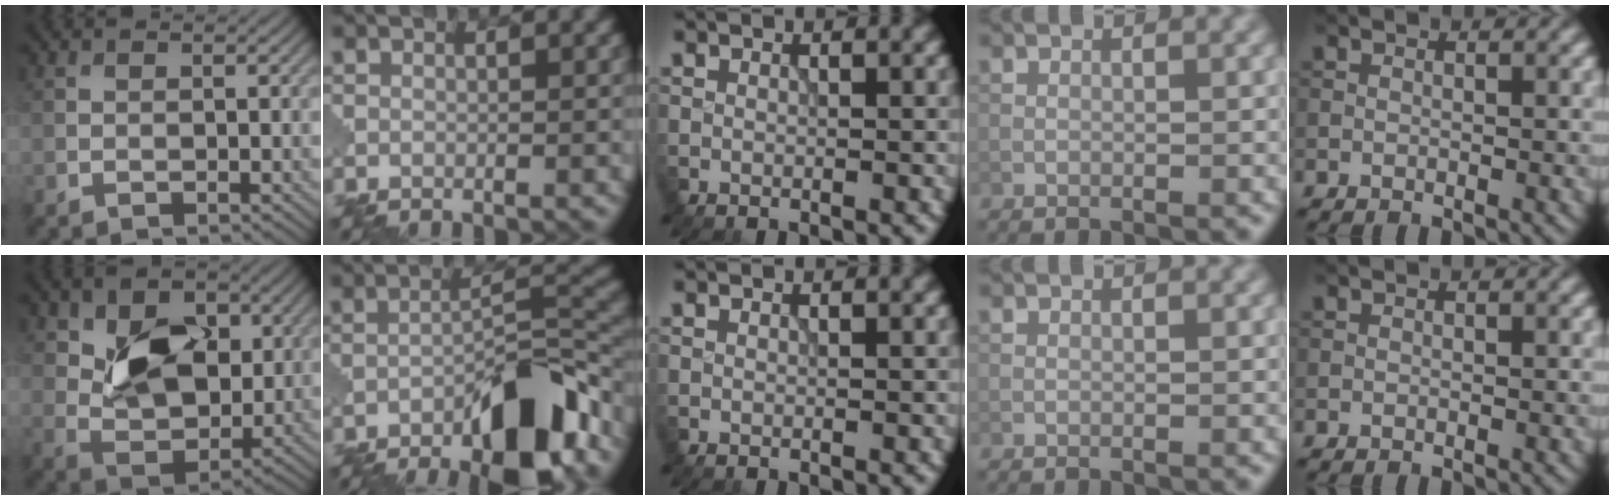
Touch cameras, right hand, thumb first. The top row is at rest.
{"thumb": {"total": 9.1, "force": [2.5, 6.2, 6.2], "torque": [-0.116, -0.014, 0.044]}, "index": {"total": 11.1, "force": [-6.9, 3.2, 8.0], "torque": [-0.114, 0.012, -0.121]}}